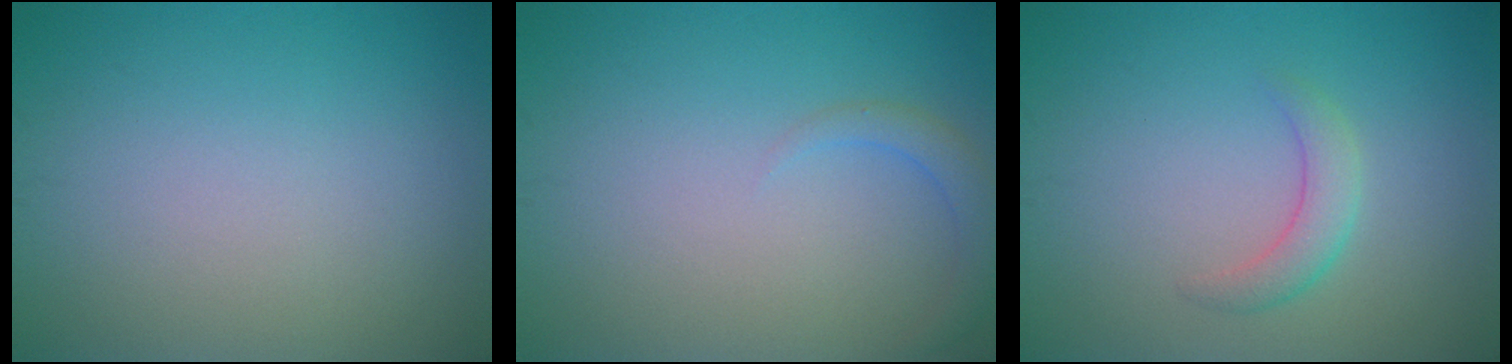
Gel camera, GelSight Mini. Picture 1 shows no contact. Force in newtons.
{"total": 1.6, "press": 1.6, "slide": 0.2}
{"total": 2.2, "press": 2.2, "slide": 0.2}